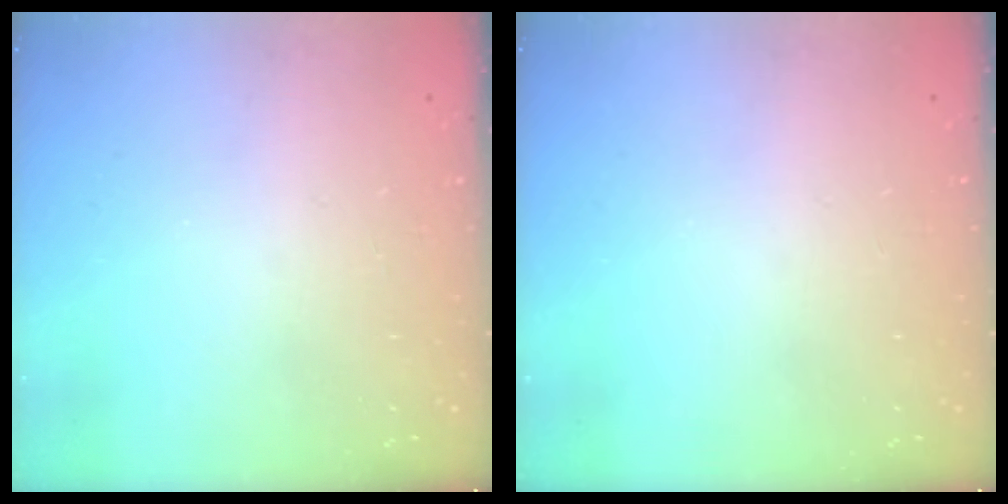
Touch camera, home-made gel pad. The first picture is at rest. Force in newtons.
{"total": 0.0}